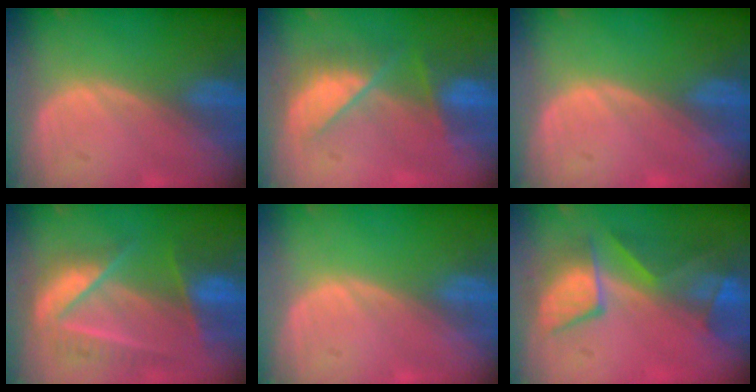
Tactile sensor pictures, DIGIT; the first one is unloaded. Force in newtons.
{"total": 7.2, "press": 6.9, "slide": 2.0}
{"total": 0.0}
{"total": 8.6, "press": 8.0, "slide": 3.1}
{"total": 0.0}
{"total": 8.2, "press": 7.9, "slide": 1.8}